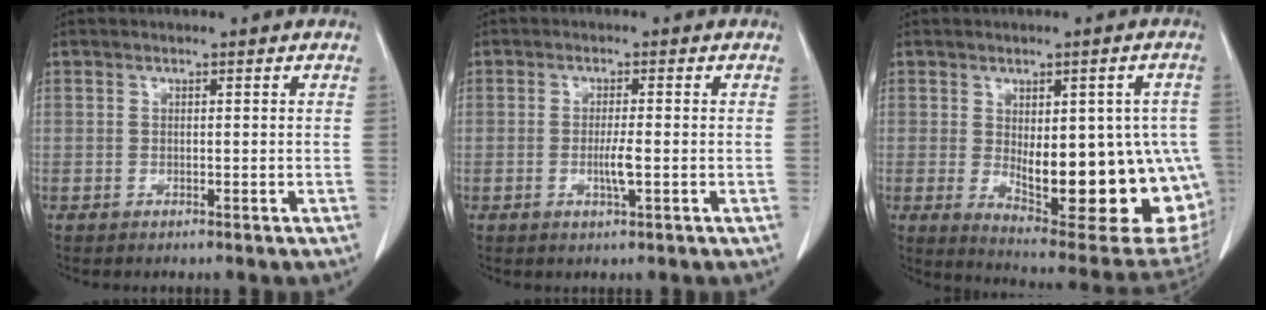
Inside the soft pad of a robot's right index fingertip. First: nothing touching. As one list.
[{"total": 2.8, "force": [-0.7, 0.0, 2.7], "torque": [-0.054, -0.005, -0.014]}, {"total": 21.2, "force": [-3.3, 7.6, 19.5], "torque": [-0.180, 0.002, -0.015]}]